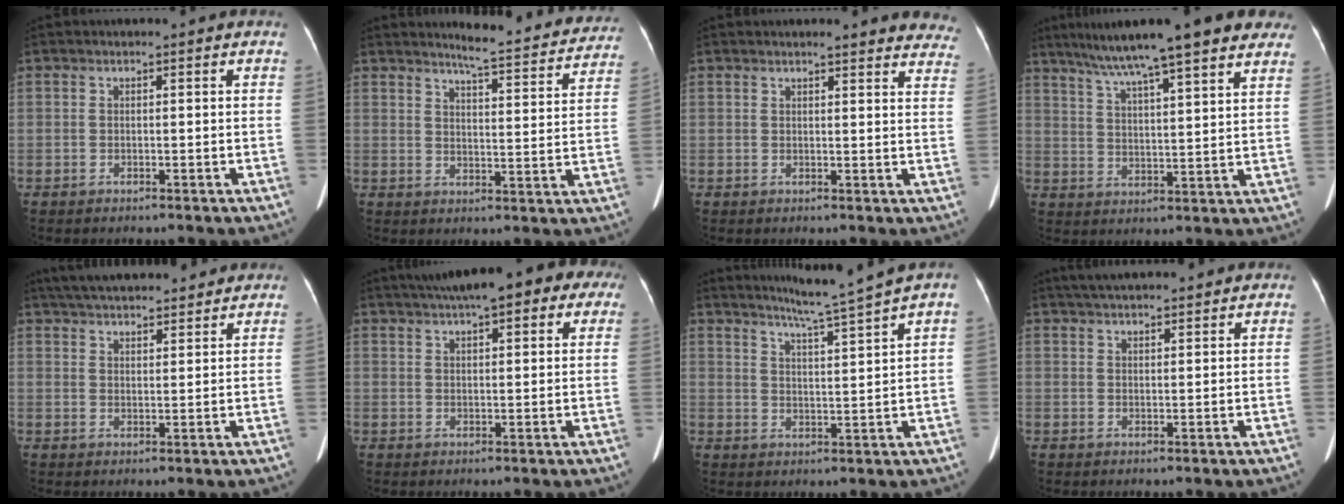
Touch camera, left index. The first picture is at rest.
{"total": 14.0, "force": [13.2, 1.8, 4.4], "torque": [-0.048, -0.026, 0.146]}
{"total": 14.3, "force": [13.5, 2.3, 4.2], "torque": [-0.017, -0.025, 0.127]}
{"total": 19.5, "force": [15.5, 1.8, 11.8], "torque": [-0.189, 0.034, 0.215]}
{"total": 15.1, "force": [13.5, 3.2, 6.0], "torque": [-0.103, 0.044, 0.200]}
{"total": 15.5, "force": [10.9, 4.7, 10.1], "torque": [-0.152, 0.059, 0.139]}
{"total": 9.2, "force": [8.0, -2.5, 3.9], "torque": [-0.071, -0.021, 0.126]}
{"total": 9.5, "force": [8.3, 1.7, 4.2], "torque": [-0.063, 0.037, 0.120]}